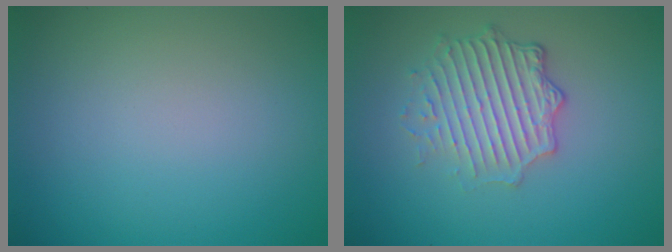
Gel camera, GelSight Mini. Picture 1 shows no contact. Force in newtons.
{"total": 4.7, "press": 3.5, "slide": 3.1}